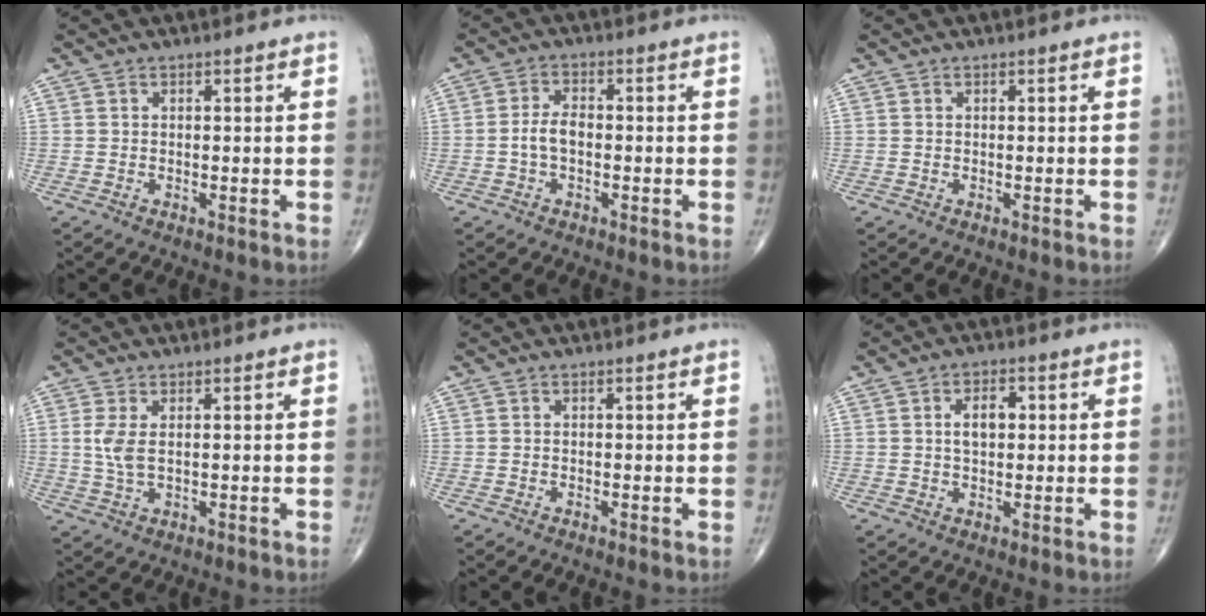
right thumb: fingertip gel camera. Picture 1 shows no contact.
{"total": 3.7, "force": [-0.9, 2.1, 2.9], "torque": [-0.056, 0.014, -0.021]}
{"total": 0.0}
{"total": 3.9, "force": [0.7, 1.8, 3.4], "torque": [-0.085, -0.003, 0.020]}
{"total": 0.0}
{"total": 4.9, "force": [0.8, 2.8, 3.9], "torque": [-0.059, 0.007, 0.012]}